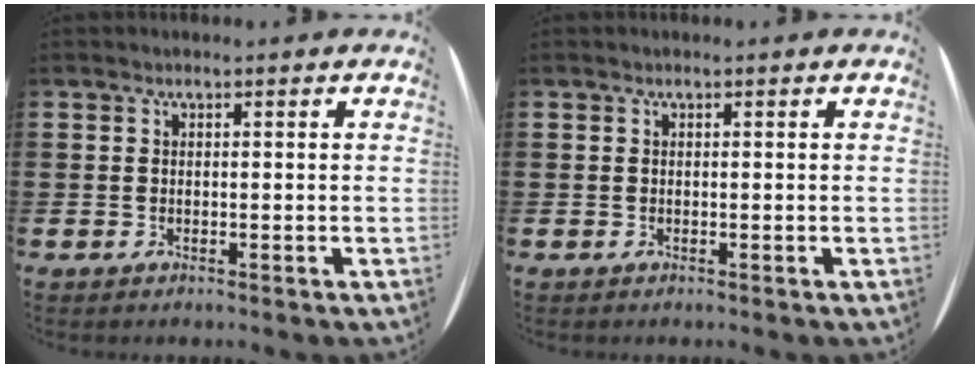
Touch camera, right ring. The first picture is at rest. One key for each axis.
{"total": 0.0}